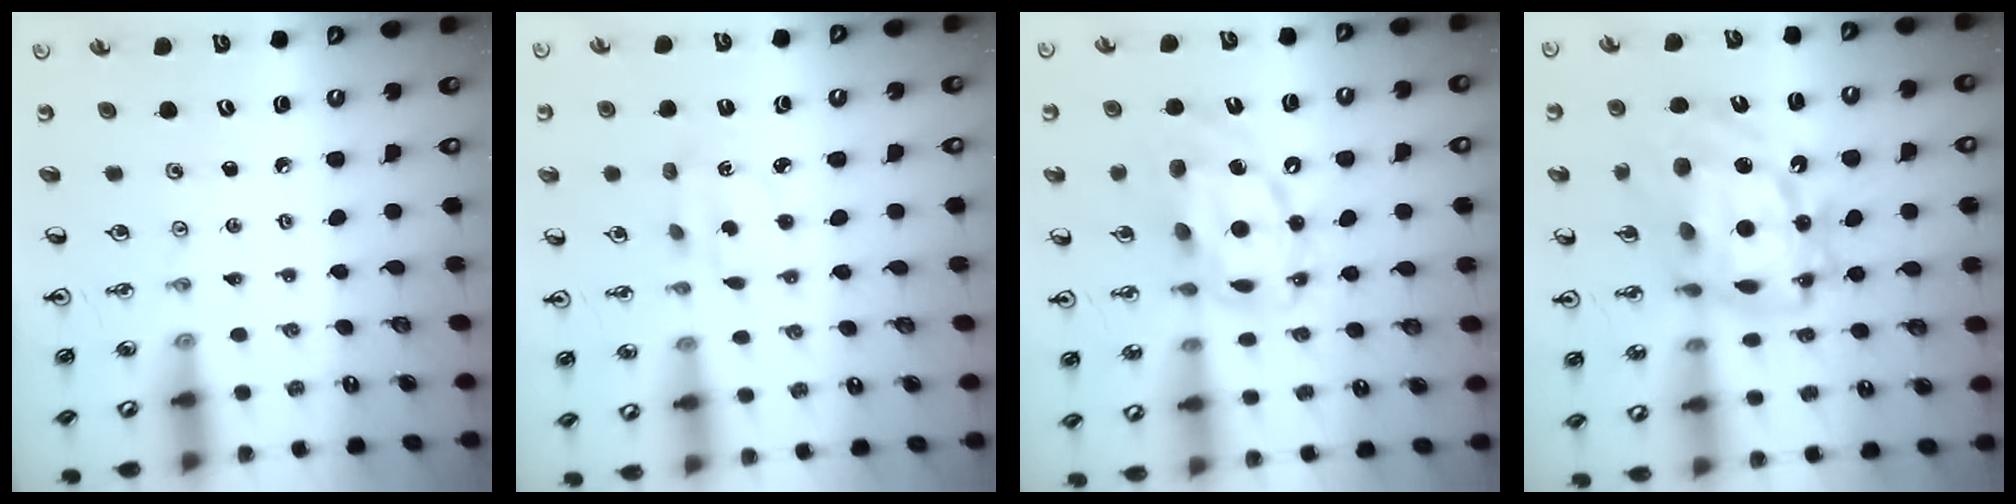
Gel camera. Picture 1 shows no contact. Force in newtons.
{"total": 2.2, "press": 2.2, "slide": 0.6}
{"total": 15.2, "press": 15.1, "slide": 1.4}
{"total": 21.3, "press": 21.2, "slide": 2.0}